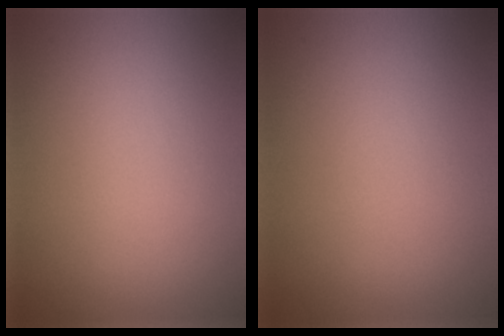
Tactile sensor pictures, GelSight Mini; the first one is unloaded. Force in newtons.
{"total": 0.0}